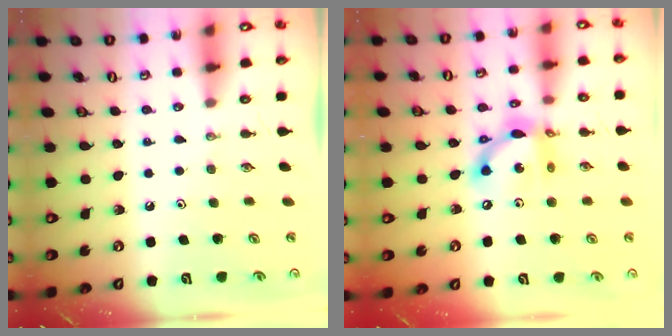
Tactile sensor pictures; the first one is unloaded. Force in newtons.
{"total": 12.9, "press": 12.8, "slide": 1.0}